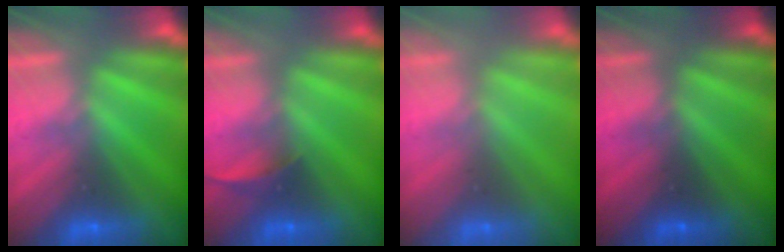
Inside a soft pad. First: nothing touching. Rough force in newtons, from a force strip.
{"total": 1.8}
{"total": 2.9}
{"total": 2.4}